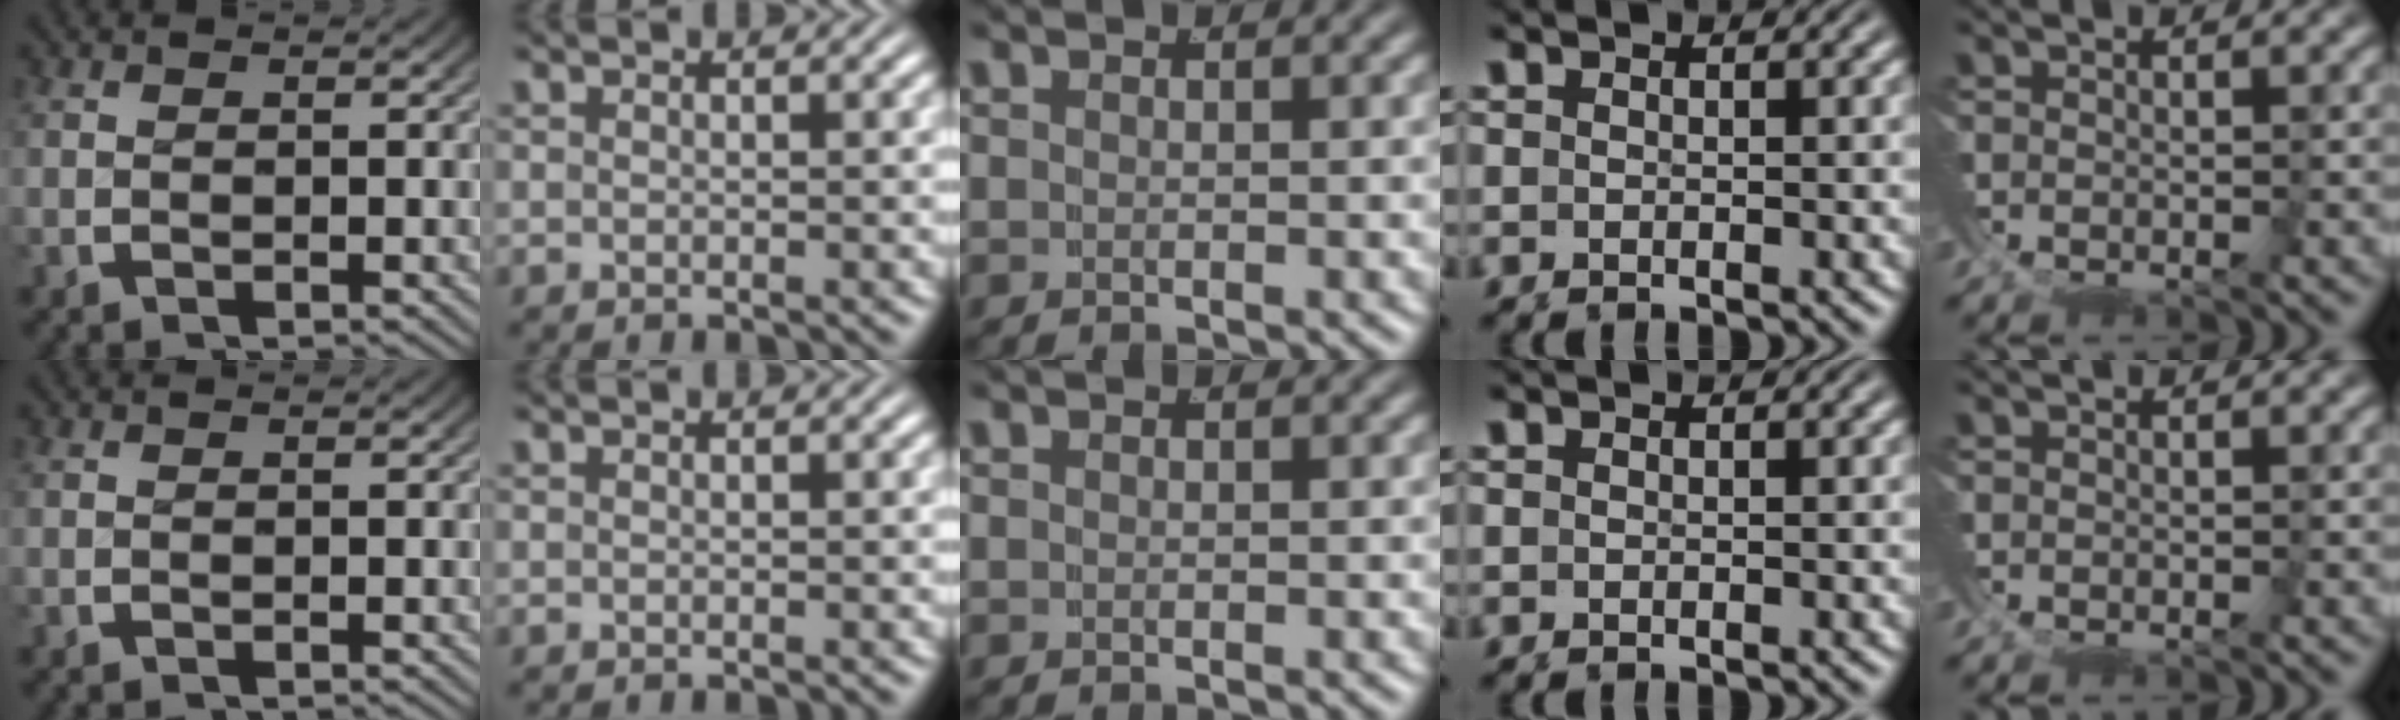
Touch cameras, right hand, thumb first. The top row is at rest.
{}